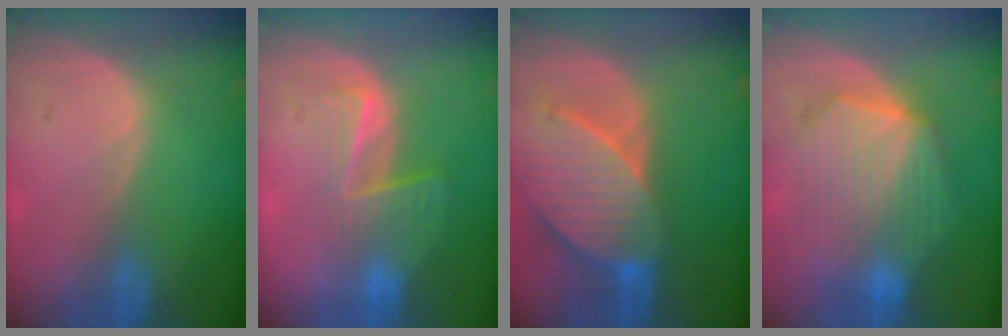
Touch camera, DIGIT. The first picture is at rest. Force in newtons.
{"total": 6.7, "press": 5.7, "slide": 3.5}
{"total": 9.9, "press": 8.9, "slide": 4.5}
{"total": 10.6, "press": 10.6, "slide": 0.8}